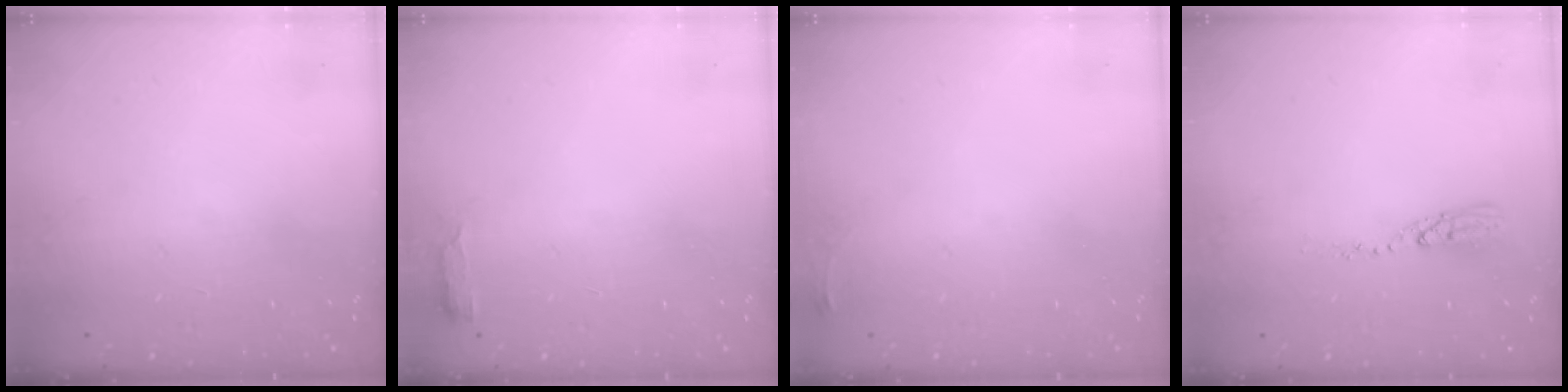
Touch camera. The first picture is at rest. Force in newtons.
{"total": 2.6, "press": 2.6, "slide": 0.5}
{"total": 3.6, "press": 3.5, "slide": 0.6}
{"total": 5.1, "press": 5.1, "slide": 0.3}